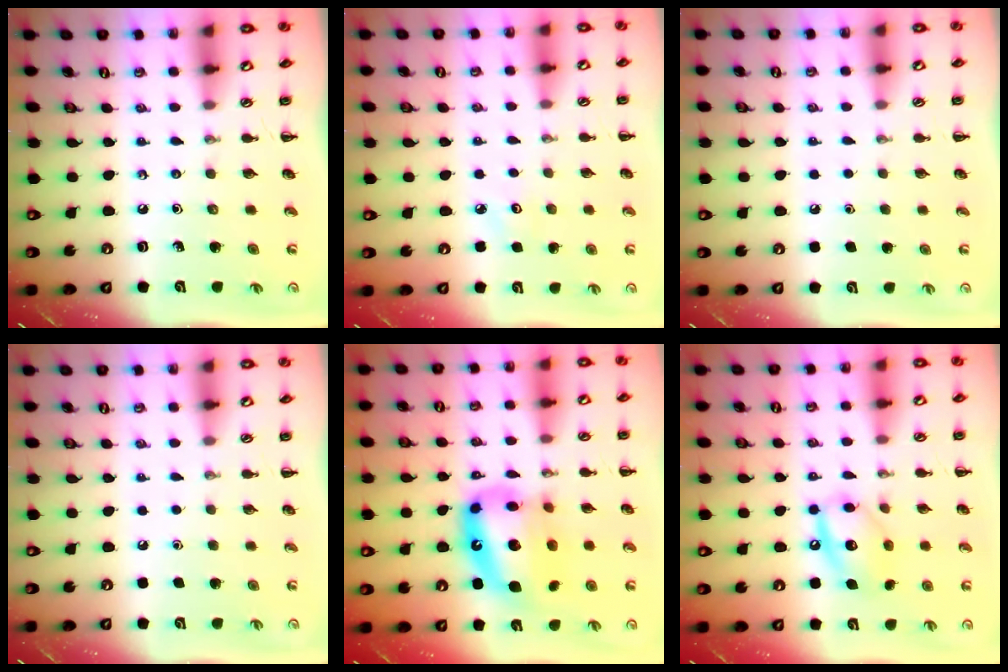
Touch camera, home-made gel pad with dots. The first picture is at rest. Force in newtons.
{"total": 2.8, "press": 2.7, "slide": 0.8}
{"total": 1.8, "press": 1.7, "slide": 0.1}
{"total": 1.6, "press": 1.6, "slide": 0.1}
{"total": 16.8, "press": 16.3, "slide": 4.2}
{"total": 13.4, "press": 13.2, "slide": 1.7}